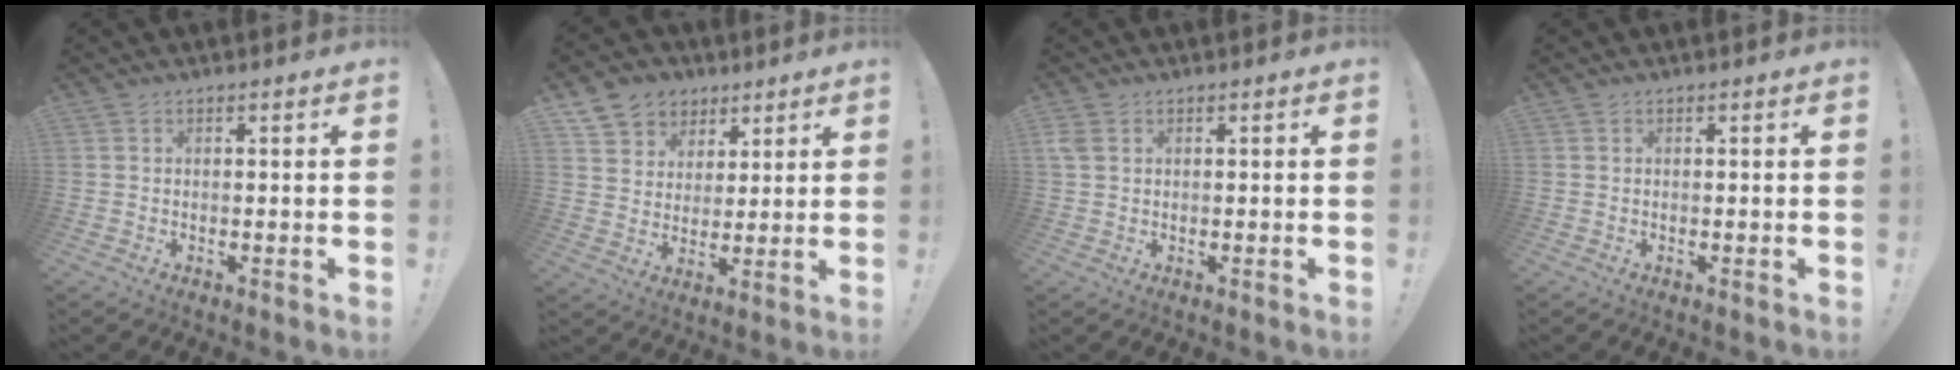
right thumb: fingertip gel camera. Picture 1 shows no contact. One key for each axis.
{"total": 9.1, "fx": 5.1, "fy": 7.4, "fz": 1.5, "tx": -0.017, "ty": -0.038, "tz": 0.103}
{"total": 2.9, "fx": 1.2, "fy": 2.1, "fz": 1.7, "tx": -0.033, "ty": 0.004, "tz": 0.025}
{"total": 0.0}